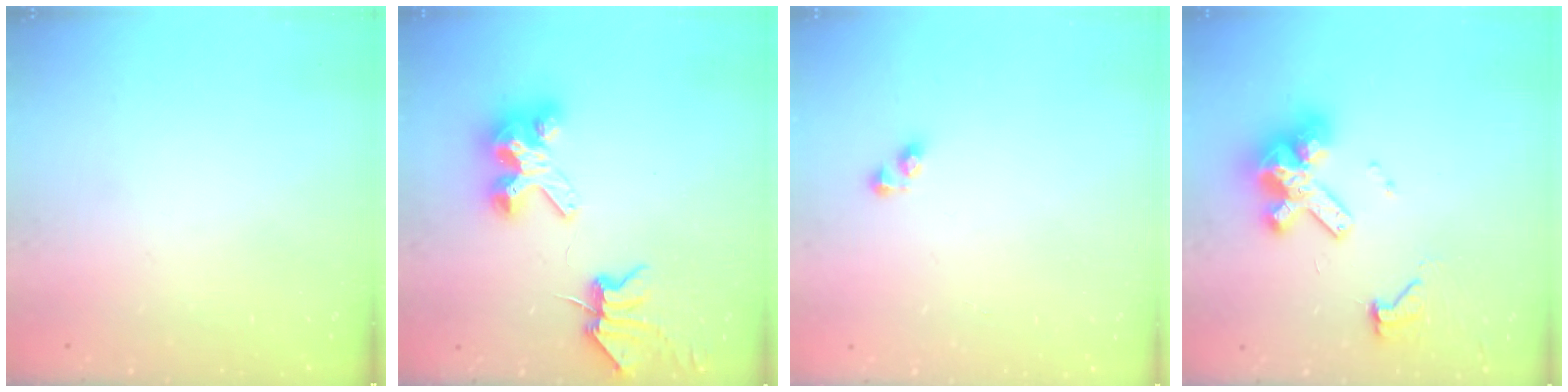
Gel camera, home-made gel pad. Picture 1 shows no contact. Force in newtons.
{"total": 6.7, "press": 6.7, "slide": 0.9}
{"total": 3.4, "press": 3.4, "slide": 0.0}
{"total": 14.4, "press": 14.4, "slide": 1.3}